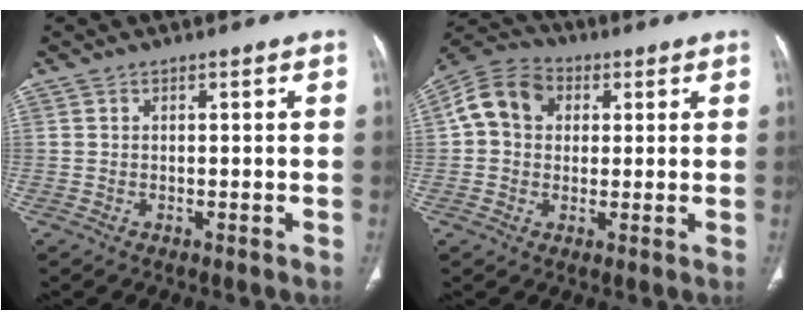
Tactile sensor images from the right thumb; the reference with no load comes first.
{"total": 10.1, "force": [2.0, 8.3, 5.4], "torque": [-0.087, 0.018, 0.023]}